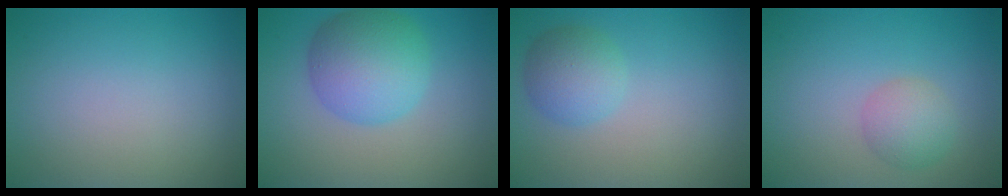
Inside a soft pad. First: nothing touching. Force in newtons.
{"total": 6.5, "press": 6.5, "slide": 0.1}
{"total": 3.2, "press": 3.2, "slide": 0.2}
{"total": 2.5, "press": 2.5, "slide": 0.1}